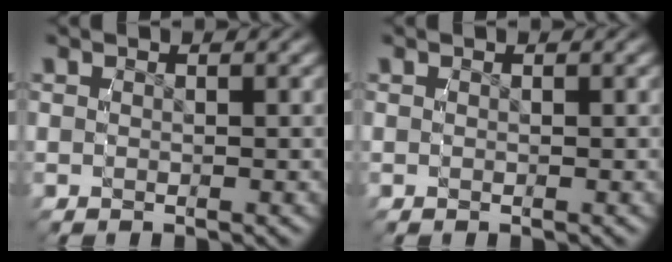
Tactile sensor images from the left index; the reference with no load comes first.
{"total": 0.0}